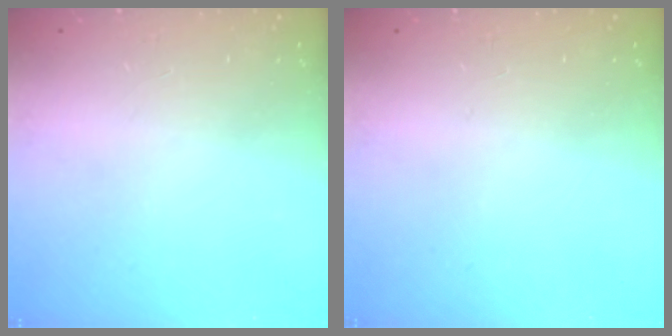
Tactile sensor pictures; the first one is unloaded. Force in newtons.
{"total": 0.0}